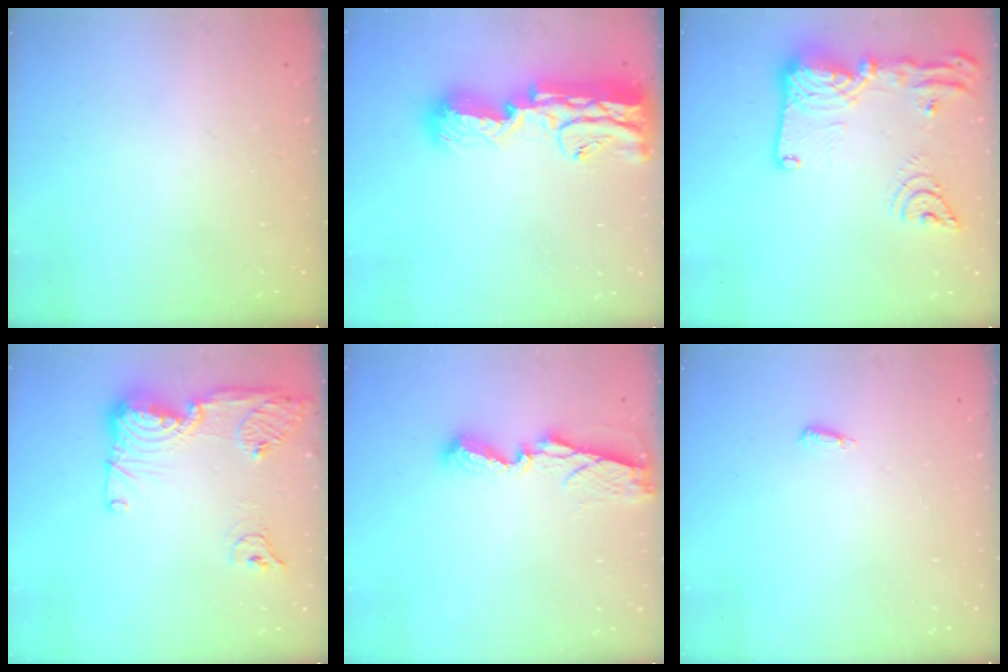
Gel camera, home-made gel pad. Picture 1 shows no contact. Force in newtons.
{"total": 19.3, "press": 18.4, "slide": 5.6}
{"total": 21.3, "press": 21.2, "slide": 2.4}
{"total": 18.3, "press": 17.2, "slide": 6.3}
{"total": 6.8, "press": 6.8, "slide": 0.1}
{"total": 6.6, "press": 3.9, "slide": 5.3}